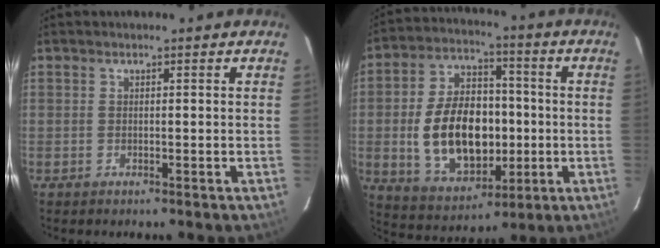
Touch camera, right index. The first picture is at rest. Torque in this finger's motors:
{"motor_torque": [0.77, -0.35, 1.05, 0.21]}